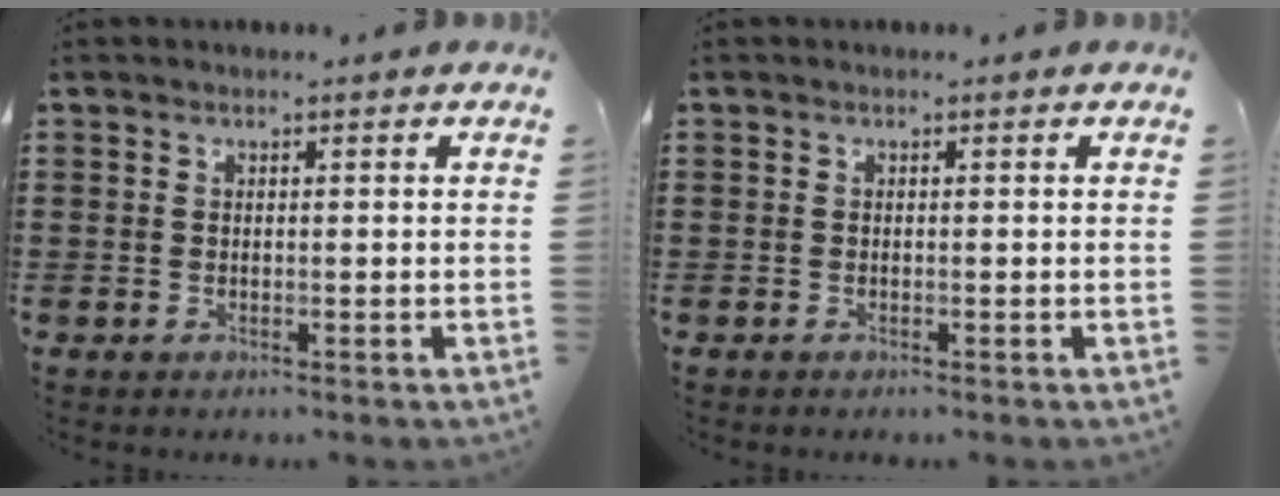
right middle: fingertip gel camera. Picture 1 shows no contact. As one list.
[{"total": 0.0}]